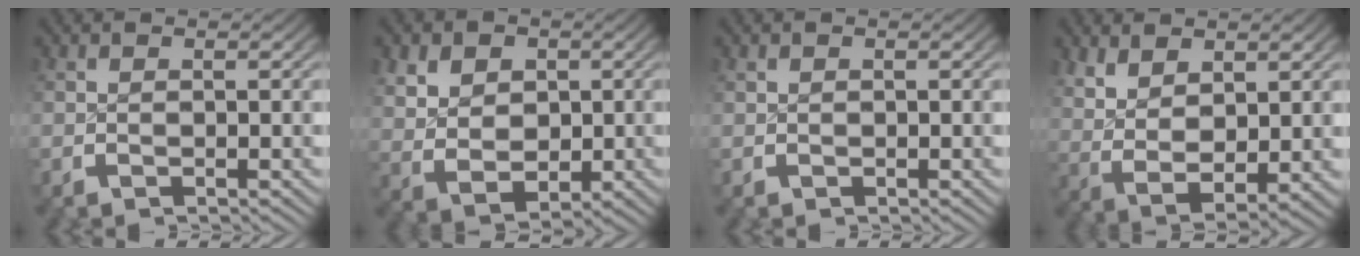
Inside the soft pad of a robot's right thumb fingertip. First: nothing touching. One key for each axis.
{"total": 8.2, "fx": 0.3, "fy": 6.4, "fz": 5.2, "tx": -0.113, "ty": -0.044, "tz": 0.027}
{"total": 0.6, "fx": 0.2, "fy": 0.5, "fz": 0.0, "tx": -0.001, "ty": -0.005, "tz": 0.009}
{"total": 7.6, "fx": 0.3, "fy": 5.2, "fz": 5.5, "tx": -0.132, "ty": -0.040, "tz": 0.032}